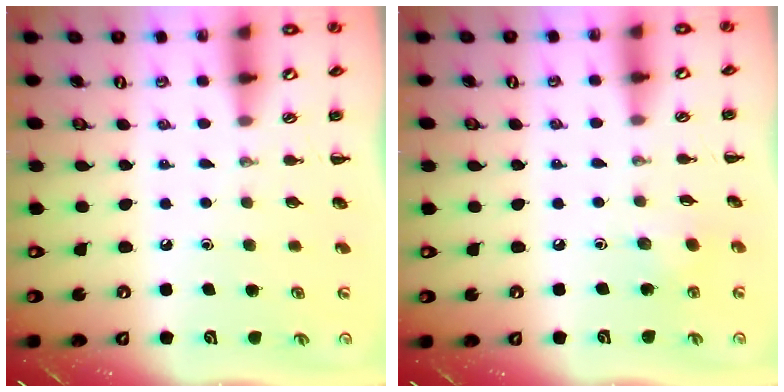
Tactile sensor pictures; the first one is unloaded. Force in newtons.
{"total": 2.8, "press": 2.7, "slide": 0.7}